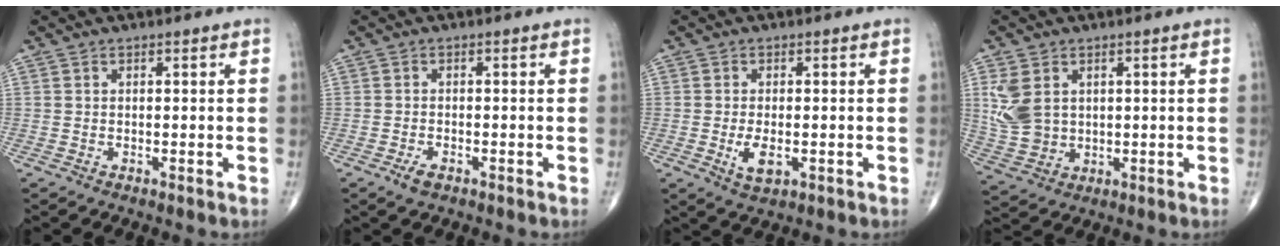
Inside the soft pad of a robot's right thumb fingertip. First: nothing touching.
{"total": 2.2, "force": [-1.3, 0.9, 1.4], "torque": [-0.030, 0.002, -0.023]}
{"total": 4.4, "force": [-1.0, 2.1, 3.7], "torque": [-0.065, -0.007, -0.015]}
{"total": 8.0, "force": [2.2, 6.0, 4.8], "torque": [-0.092, -0.007, 0.059]}